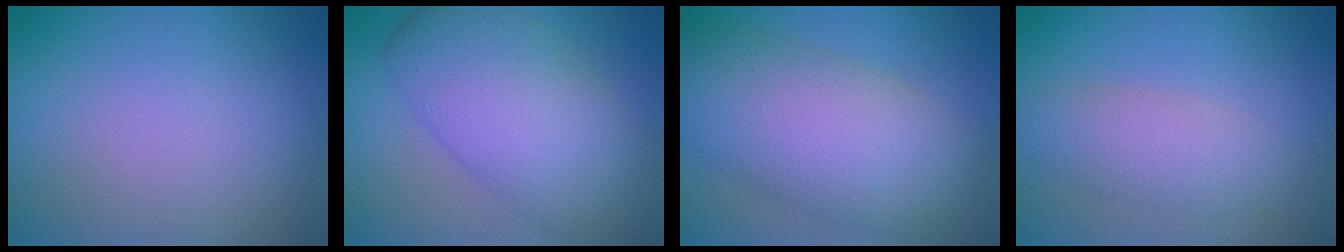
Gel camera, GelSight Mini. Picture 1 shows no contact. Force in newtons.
{"total": 8.6, "press": 8.5, "slide": 0.5}
{"total": 9.3, "press": 9.3, "slide": 0.6}
{"total": 3.0, "press": 3.0, "slide": 0.2}